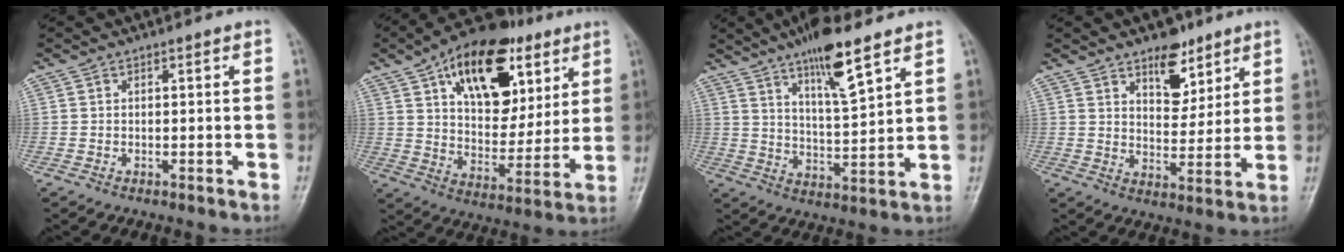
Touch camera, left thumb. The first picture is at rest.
{"total": 22.5, "force": [10.3, 12.8, 15.4], "torque": [-0.193, -0.024, 0.163]}
{"total": 11.7, "force": [7.6, 2.4, 8.5], "torque": [-0.135, -0.046, 0.131]}
{"total": 8.8, "force": [5.7, 4.7, 4.8], "torque": [-0.040, -0.038, 0.091]}